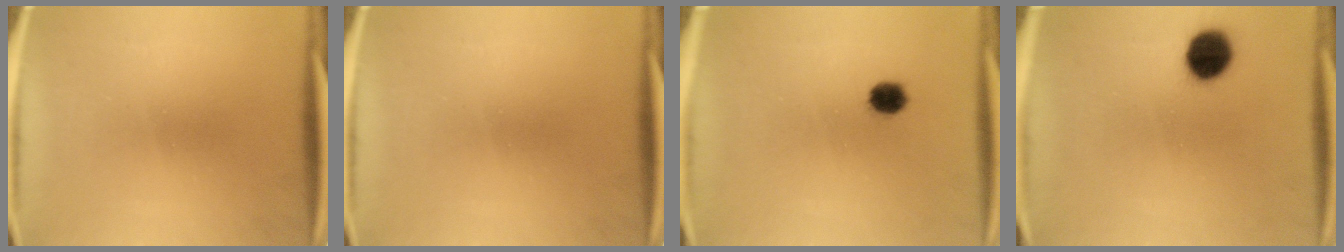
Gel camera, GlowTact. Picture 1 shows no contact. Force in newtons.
{"total": 0.0}
{"total": 3.7}
{"total": 8.6}